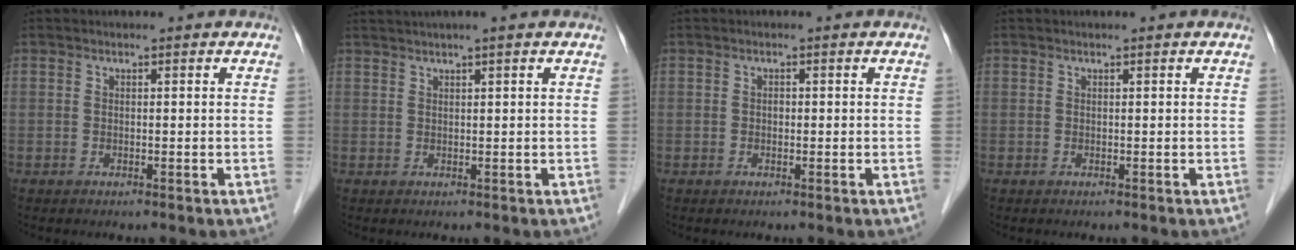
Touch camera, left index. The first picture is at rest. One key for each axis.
{"total": 3.4, "fx": 2.6, "fy": -0.8, "fz": 2.1, "tx": -0.030, "ty": 0.020, "tz": 0.048}
{"total": 0.5, "fx": -0.1, "fy": 0.3, "fz": 0.4, "tx": -0.007, "ty": 0.000, "tz": -0.003}
{"total": 0.0}